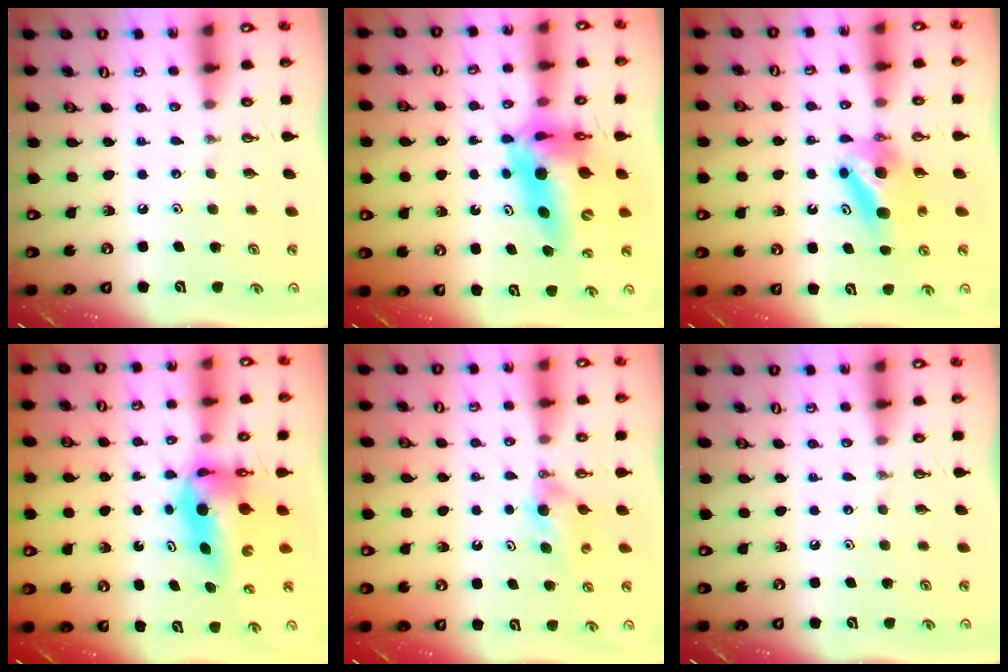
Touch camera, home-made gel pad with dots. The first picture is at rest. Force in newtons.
{"total": 16.4, "press": 16.3, "slide": 1.6}
{"total": 7.1, "press": 6.9, "slide": 1.5}
{"total": 8.3, "press": 7.0, "slide": 4.4}
{"total": 3.8, "press": 3.8, "slide": 0.6}
{"total": 0.0}